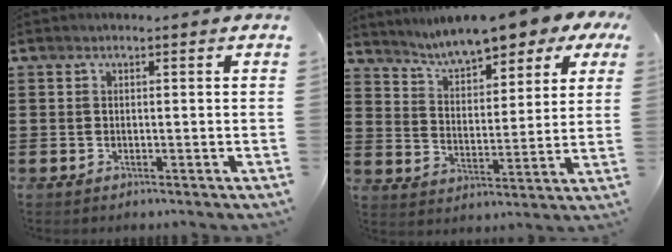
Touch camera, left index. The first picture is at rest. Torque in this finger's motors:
{"motor_torque": [1.54, -0.59, 1.05, 0.21]}